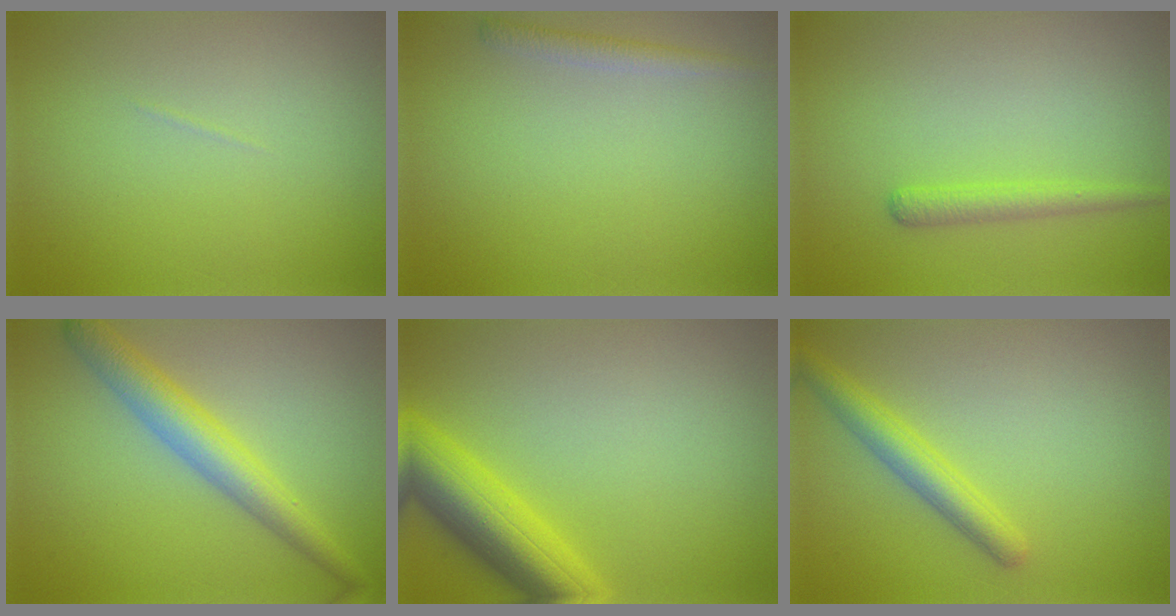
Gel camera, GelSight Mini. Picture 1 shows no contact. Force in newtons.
{"total": 1.4, "press": 1.4, "slide": 0.1}
{"total": 1.7, "press": 1.7, "slide": 0.1}
{"total": 4.4, "press": 4.4, "slide": 0.1}
{"total": 6.6, "press": 6.6, "slide": 0.3}
{"total": 2.9, "press": 2.9, "slide": 0.1}